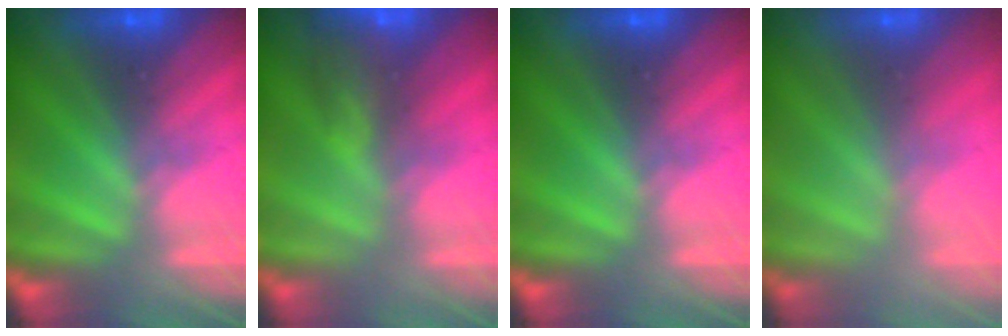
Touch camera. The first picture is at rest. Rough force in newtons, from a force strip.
{"total": 8.8}
{"total": 0.0}
{"total": 2.5}